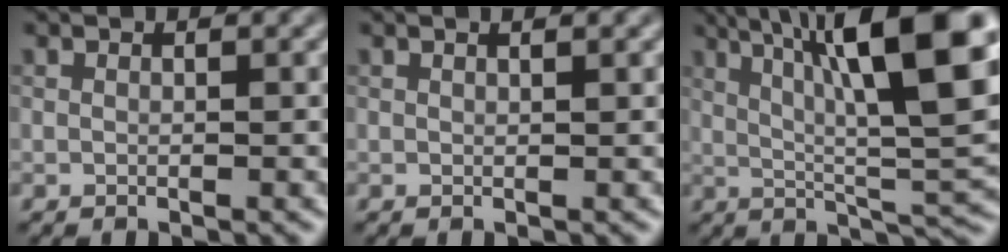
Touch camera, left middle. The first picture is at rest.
{"total": 1.3, "force": [0.8, 0.6, 0.9], "torque": [0.009, 0.008, -0.006]}
{"total": 12.7, "force": [4.4, 2.9, 11.5], "torque": [-0.177, 0.017, 0.079]}